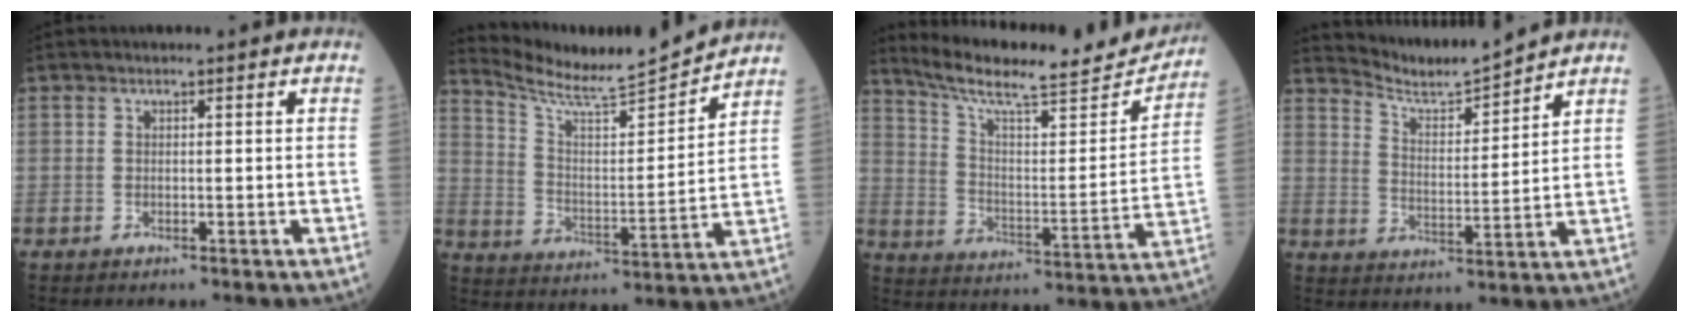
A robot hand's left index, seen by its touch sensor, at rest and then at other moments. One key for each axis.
{"total": 13.2, "fx": 12.9, "fy": -1.0, "fz": 2.9, "tx": -0.063, "ty": -0.022, "tz": 0.215}
{"total": 19.8, "fx": 18.2, "fy": 2.8, "fz": 7.1, "tx": -0.120, "ty": -0.014, "tz": 0.267}
{"total": 7.7, "fx": 7.6, "fy": -1.1, "fz": 0.1, "tx": -0.022, "ty": -0.010, "tz": 0.148}